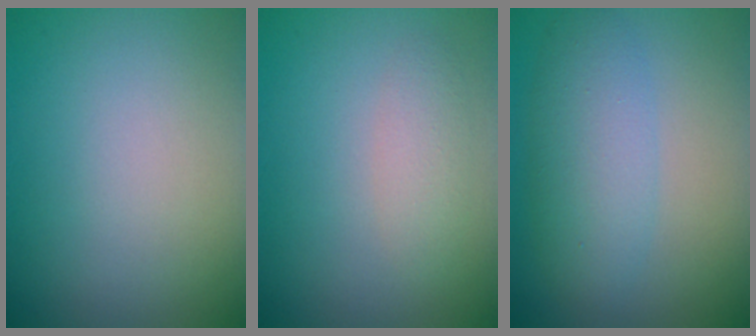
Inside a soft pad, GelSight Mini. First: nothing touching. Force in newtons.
{"total": 1.7, "press": 1.7, "slide": 0.1}
{"total": 4.3, "press": 4.3, "slide": 0.0}